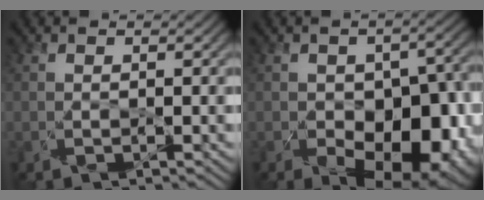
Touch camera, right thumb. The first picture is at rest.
{"total": 14.8, "force": [-6.1, 9.2, 9.9], "torque": [-0.103, -0.021, -0.054]}